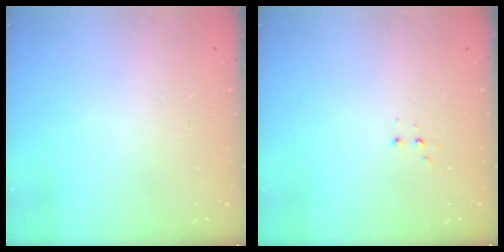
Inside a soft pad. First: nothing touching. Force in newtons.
{"total": 2.8, "press": 2.8, "slide": 0.5}